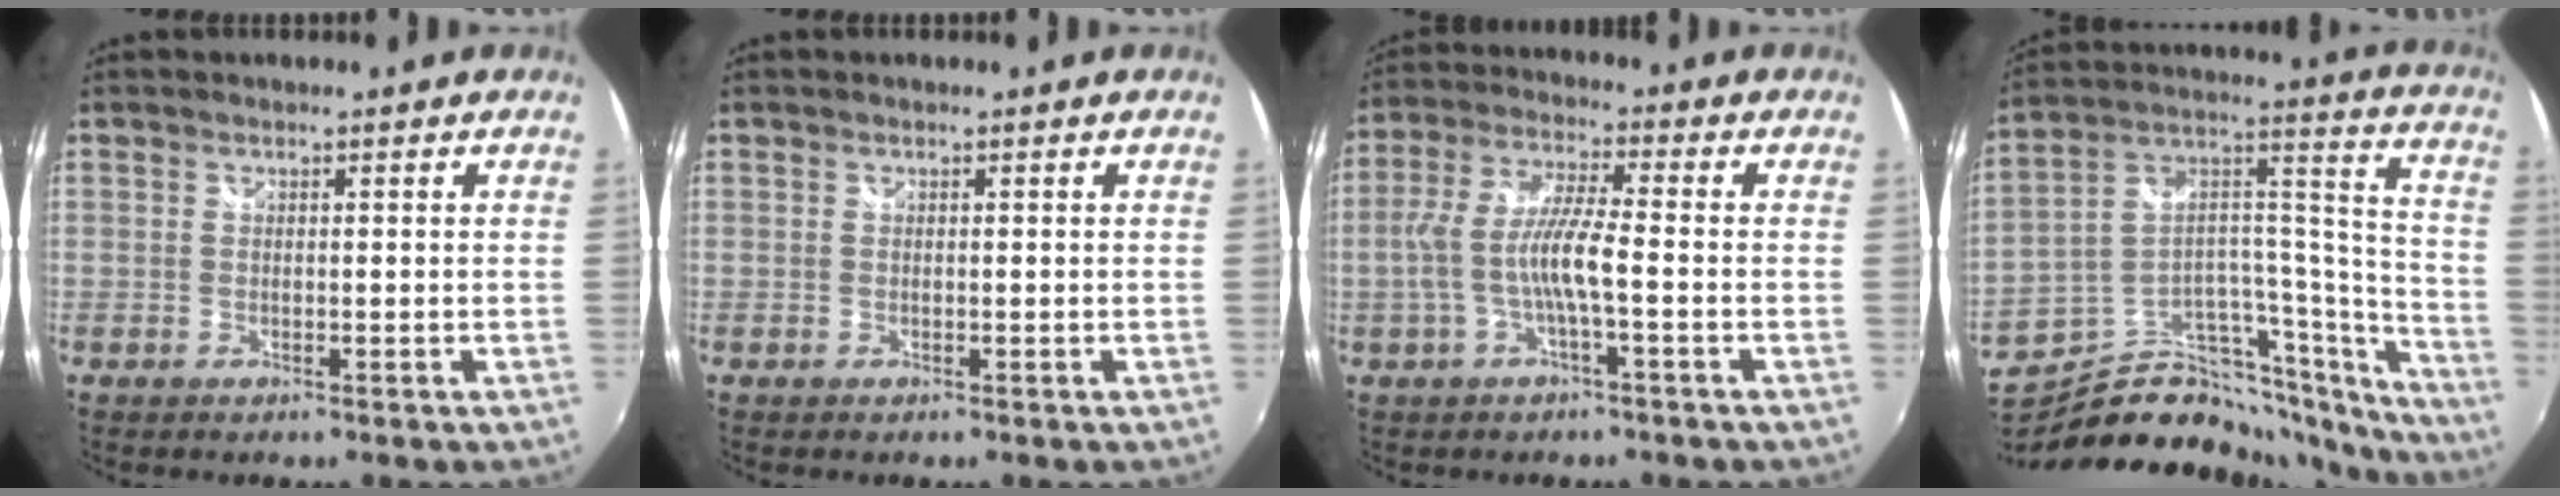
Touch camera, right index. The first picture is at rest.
{"total": 0.0}
{"total": 8.5, "force": [-2.1, 0.8, 8.2], "torque": [-0.175, 0.002, -0.037]}
{"total": 26.1, "force": [-20.5, 11.3, 11.5], "torque": [-0.158, 0.065, -0.313]}